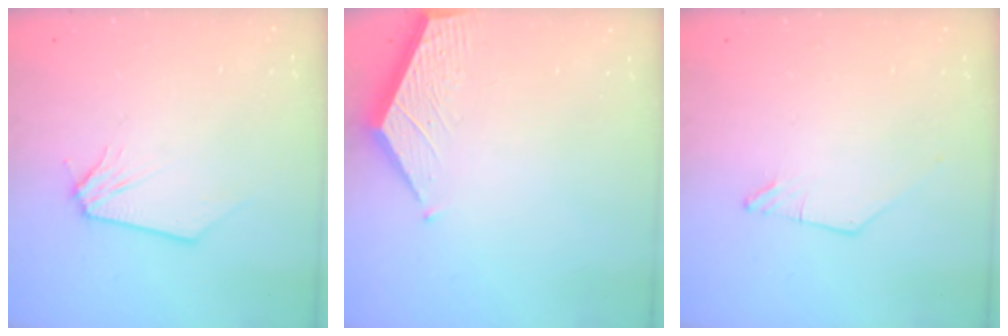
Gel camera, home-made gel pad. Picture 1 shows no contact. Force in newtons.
{"total": 3.3, "press": 3.3, "slide": 0.4}
{"total": 0.0}